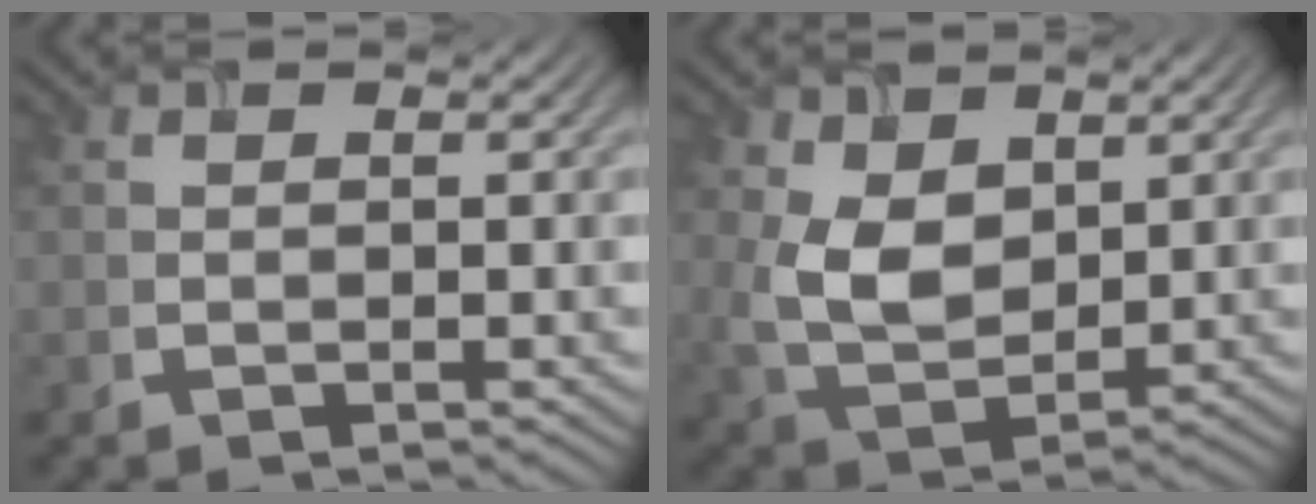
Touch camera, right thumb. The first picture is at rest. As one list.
[{"total": 7.2, "force": [2.0, 4.7, 5.1], "torque": [-0.122, -0.008, 0.042]}]